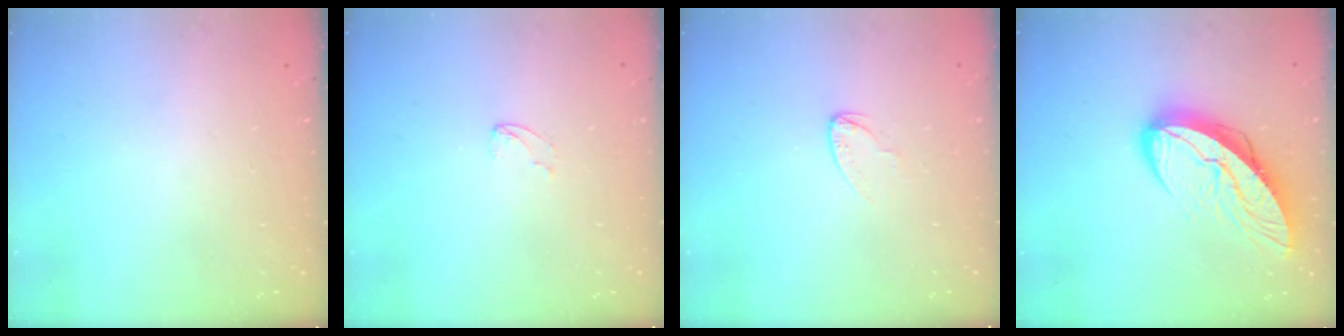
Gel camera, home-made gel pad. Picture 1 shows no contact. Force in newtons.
{"total": 2.8, "press": 2.8, "slide": 0.3}
{"total": 3.4, "press": 3.4, "slide": 0.3}
{"total": 12.9, "press": 12.9, "slide": 1.2}